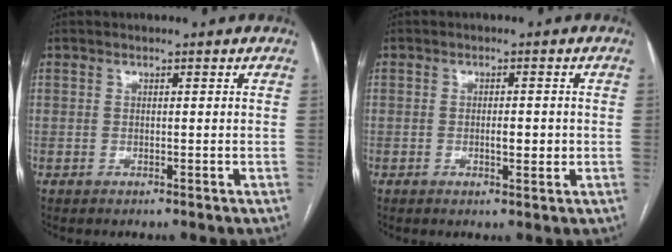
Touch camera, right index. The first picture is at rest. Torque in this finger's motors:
{"motor_torque": [0.55, 0.01, 0.15, 0.05]}